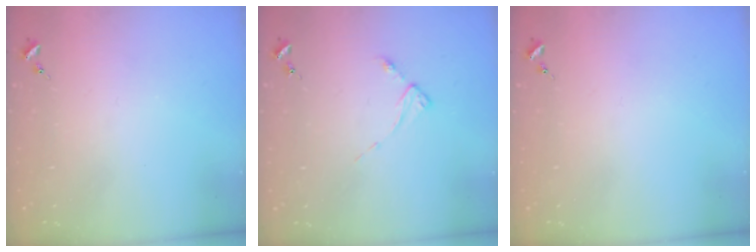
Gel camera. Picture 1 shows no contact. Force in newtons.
{"total": 2.7, "press": 2.7, "slide": 0.4}
{"total": 0.0}